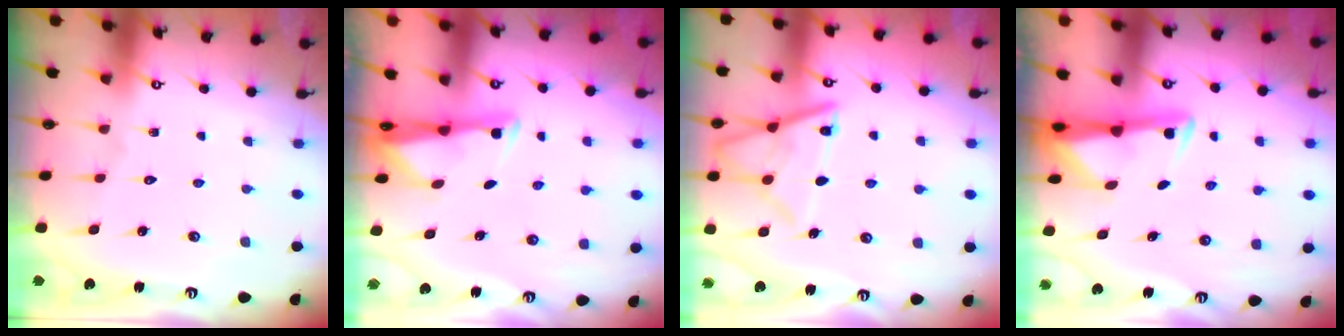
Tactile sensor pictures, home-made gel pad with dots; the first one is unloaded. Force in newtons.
{"total": 2.9, "press": 2.9, "slide": 0.4}
{"total": 13.9, "press": 13.8, "slide": 1.5}
{"total": 2.9, "press": 2.9, "slide": 0.6}